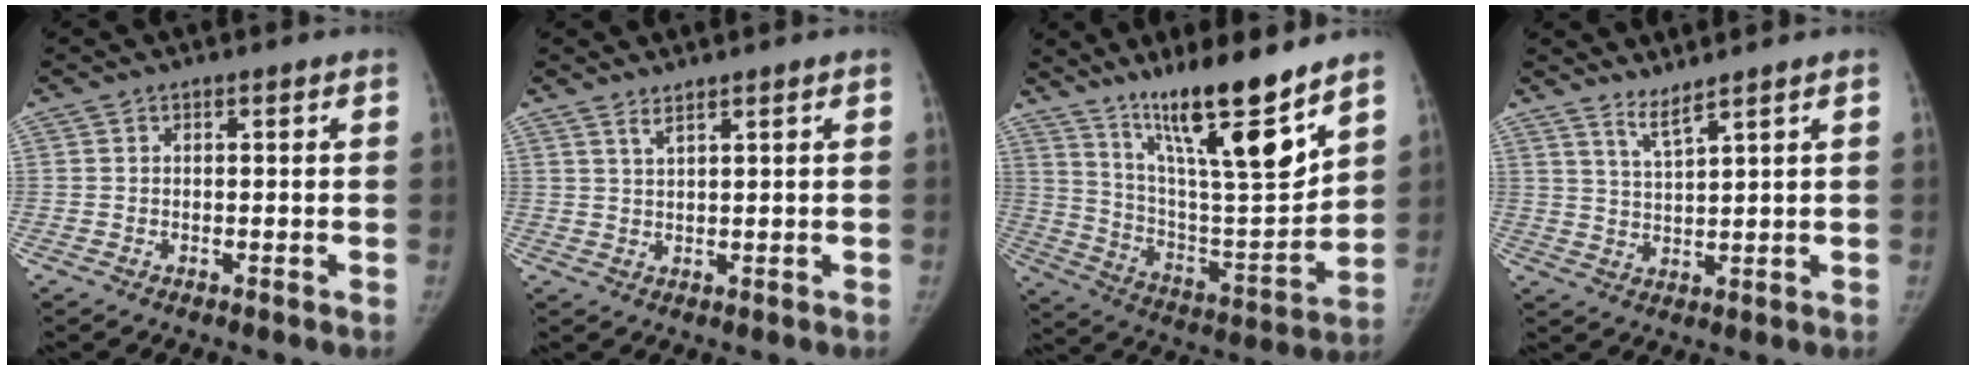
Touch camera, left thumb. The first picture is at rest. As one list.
[{"total": 1.9, "force": [1.5, 0.0, 1.1], "torque": [-0.024, -0.012, 0.033]}, {"total": 21.4, "force": [14.8, 3.2, 15.1], "torque": [-0.221, -0.089, 0.260]}, {"total": 3.5, "force": [3.0, -0.6, 1.8], "torque": [-0.038, -0.037, 0.067]}]